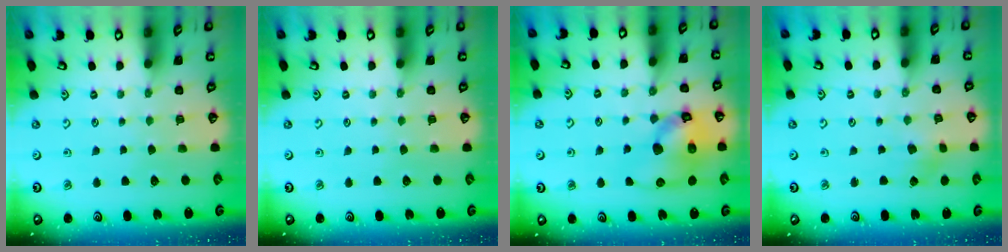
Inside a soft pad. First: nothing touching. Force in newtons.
{"total": 0.0}
{"total": 14.9, "press": 14.7, "slide": 2.4}
{"total": 2.3, "press": 2.3, "slide": 0.3}